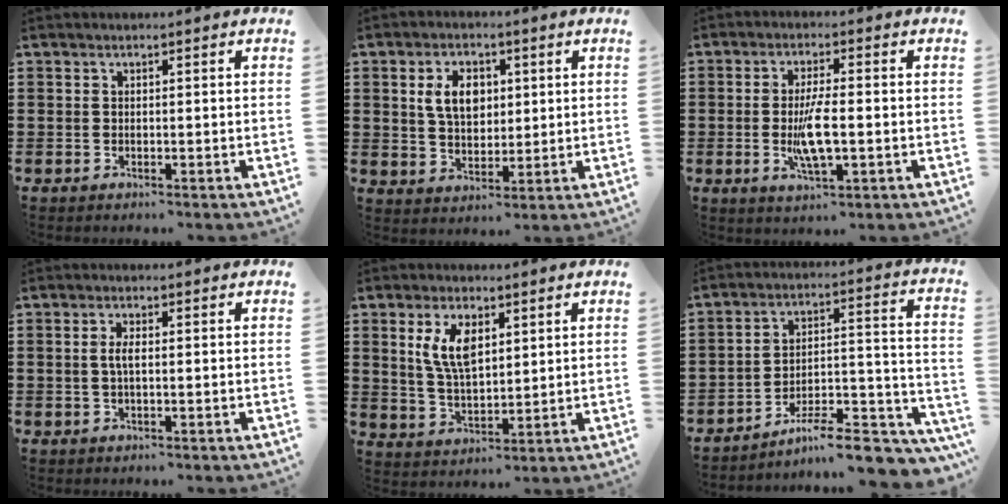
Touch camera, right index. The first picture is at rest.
{"total": 6.4, "force": [1.6, 4.2, 4.5], "torque": [-0.101, 0.009, 0.022]}
{"total": 6.6, "force": [-1.0, 1.8, 6.2], "torque": [-0.127, -0.006, -0.021]}
{"total": 2.3, "force": [0.0, 0.7, 2.2], "torque": [-0.049, -0.003, -0.004]}
{"total": 7.4, "force": [2.8, 3.4, 5.9], "torque": [-0.125, 0.008, 0.049]}
{"total": 10.0, "force": [-8.1, 2.5, 5.4], "torque": [-0.067, 0.022, -0.147]}